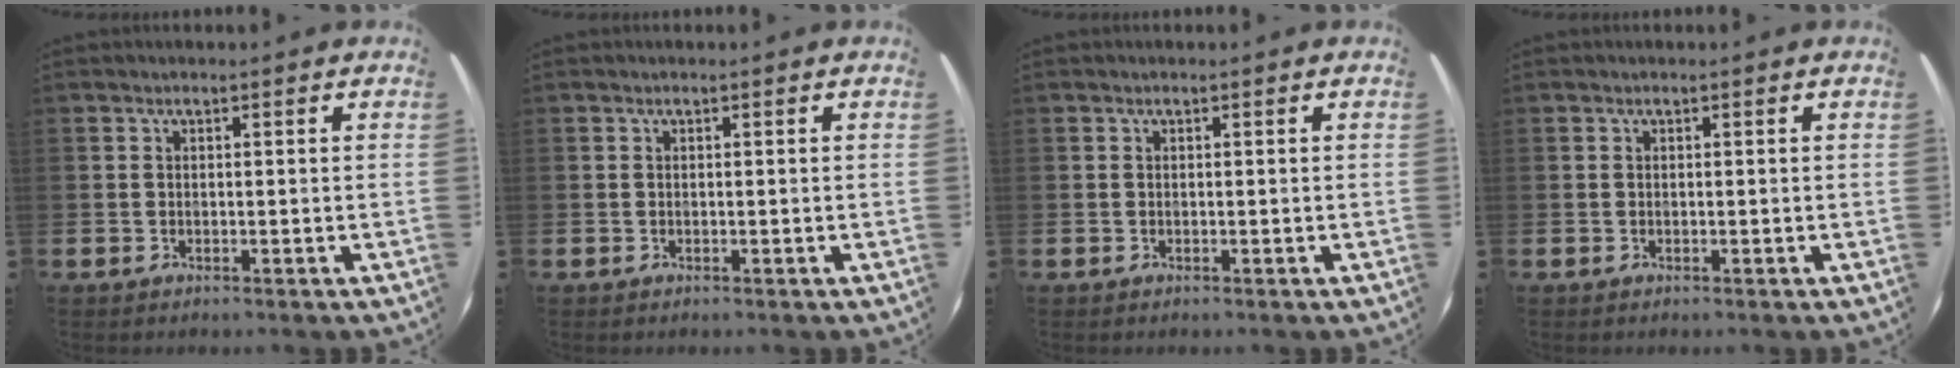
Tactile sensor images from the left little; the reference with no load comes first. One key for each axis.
{"total": 0.0}
{"total": 0.0}
{"total": 0.0}